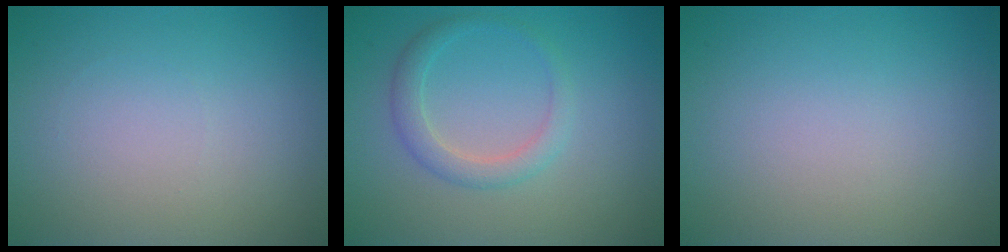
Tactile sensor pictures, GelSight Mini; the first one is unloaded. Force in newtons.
{"total": 2.2, "press": 2.2, "slide": 0.2}
{"total": 0.0}